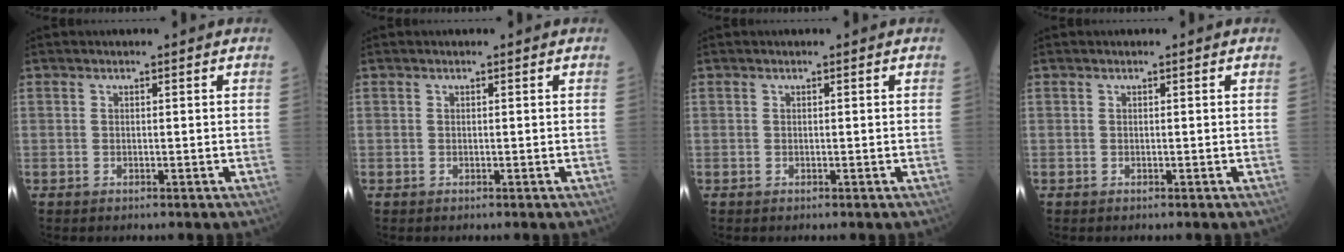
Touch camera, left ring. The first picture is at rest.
{"total": 0.0}
{"total": 0.0}
{"total": 0.0}